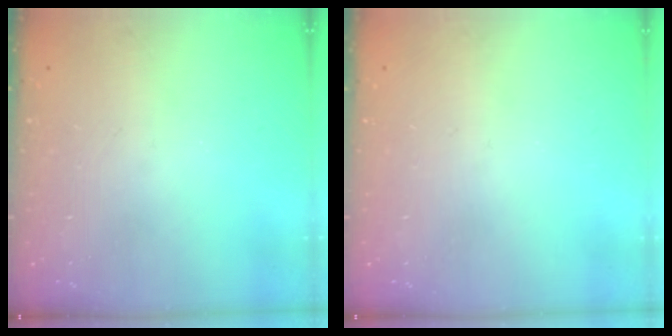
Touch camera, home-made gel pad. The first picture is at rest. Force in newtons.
{"total": 0.0}